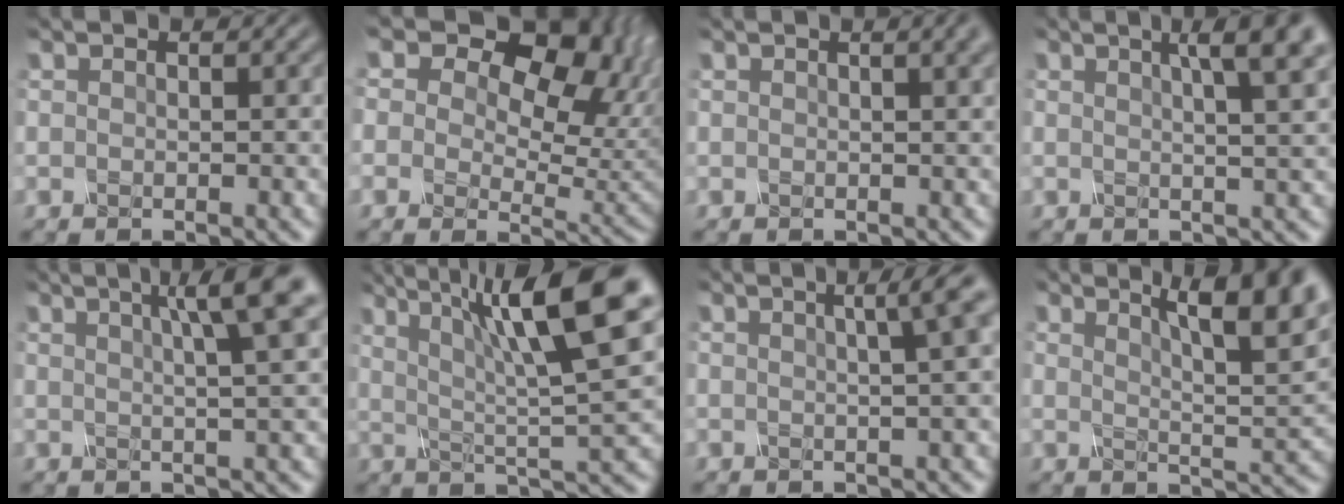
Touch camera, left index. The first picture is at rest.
{"total": 14.0, "force": [6.4, 8.7, 9.0], "torque": [-0.123, 0.024, 0.088]}
{"total": 4.0, "force": [2.1, 1.7, 3.0], "torque": [-0.018, 0.022, 0.007]}
{"total": 5.6, "force": [2.4, 1.5, 4.9], "torque": [-0.038, 0.021, 0.018]}
{"total": 7.2, "force": [3.0, 1.5, 6.3], "torque": [-0.057, 0.028, 0.028]}
{"total": 11.7, "force": [4.8, 2.4, 10.4], "torque": [-0.167, 0.013, 0.079]}
{"total": 6.1, "force": [2.4, 1.9, 5.3], "torque": [-0.041, 0.039, 0.003]}
{"total": 9.0, "force": [4.9, 2.7, 7.1], "torque": [-0.070, 0.020, 0.062]}